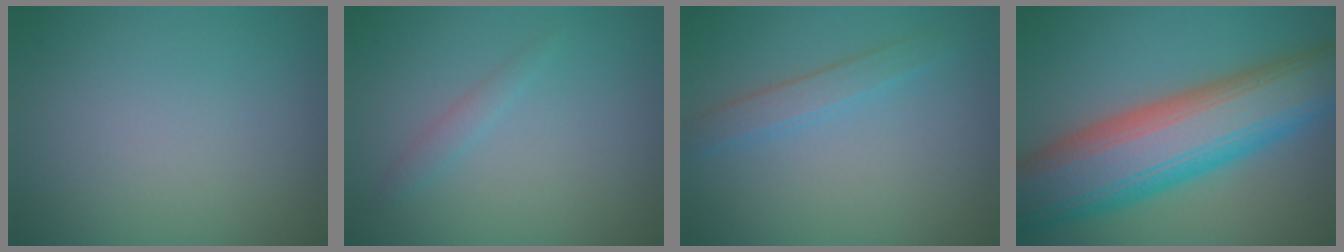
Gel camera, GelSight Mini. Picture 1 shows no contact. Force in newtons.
{"total": 1.0, "press": 1.0, "slide": 0.0}
{"total": 1.8, "press": 1.8, "slide": 0.1}
{"total": 12.1, "press": 12.1, "slide": 0.5}